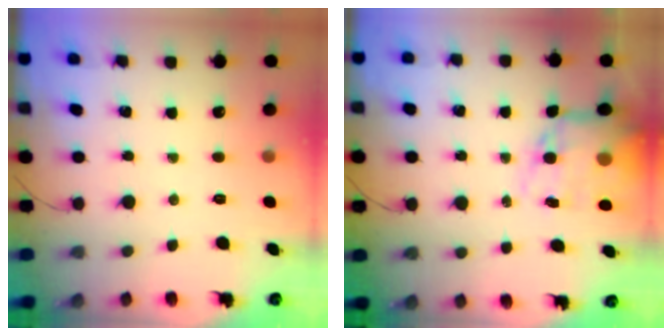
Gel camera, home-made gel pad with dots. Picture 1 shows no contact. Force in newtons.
{"total": 15.6, "press": 15.1, "slide": 3.8}